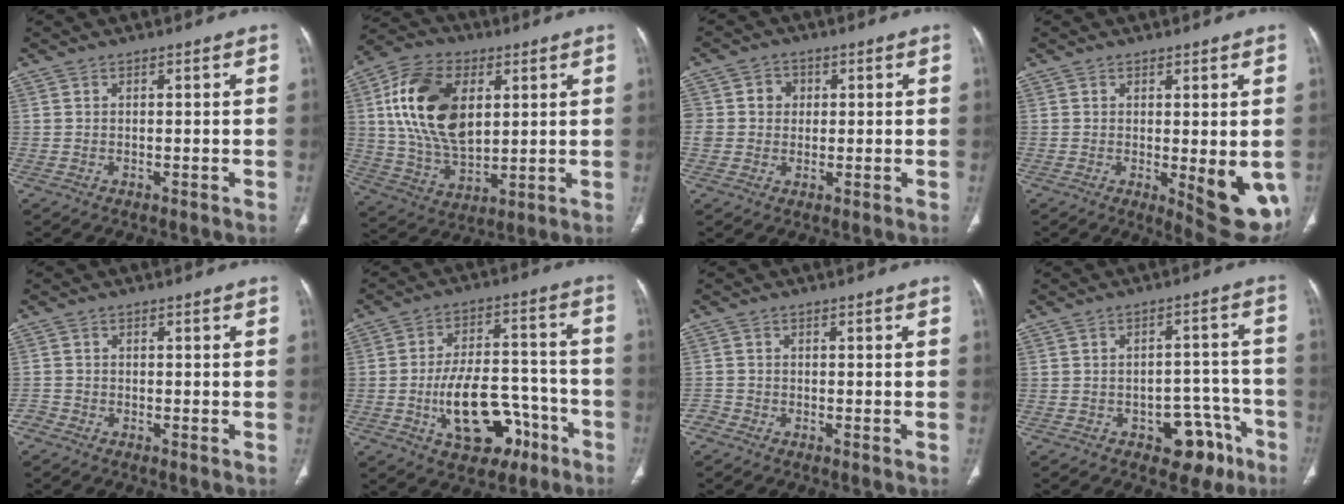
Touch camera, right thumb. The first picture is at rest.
{"total": 19.1, "force": [4.6, 11.7, 14.4], "torque": [-0.244, -0.008, 0.088]}
{"total": 6.0, "force": [1.0, 5.5, 2.2], "torque": [-0.015, 0.008, 0.019]}
{"total": 9.8, "force": [-1.5, 3.1, 9.2], "torque": [-0.107, -0.024, -0.011]}
{"total": 1.2, "force": [-0.8, 0.8, 0.5], "torque": [-0.004, -0.002, -0.024]}
{"total": 15.3, "force": [-6.1, 8.9, 10.8], "torque": [-0.146, 0.056, -0.084]}
{"total": 1.3, "force": [-0.8, 0.8, 0.5], "torque": [-0.004, -0.002, -0.024]}
{"total": 9.1, "force": [-4.9, 5.7, 5.2], "torque": [-0.029, 0.048, -0.058]}